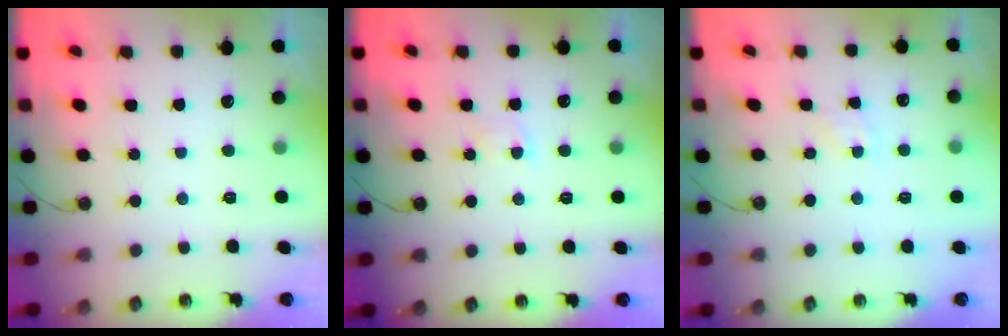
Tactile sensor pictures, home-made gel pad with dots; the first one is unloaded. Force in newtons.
{"total": 1.9, "press": 1.9, "slide": 0.3}
{"total": 2.9, "press": 2.9, "slide": 0.4}